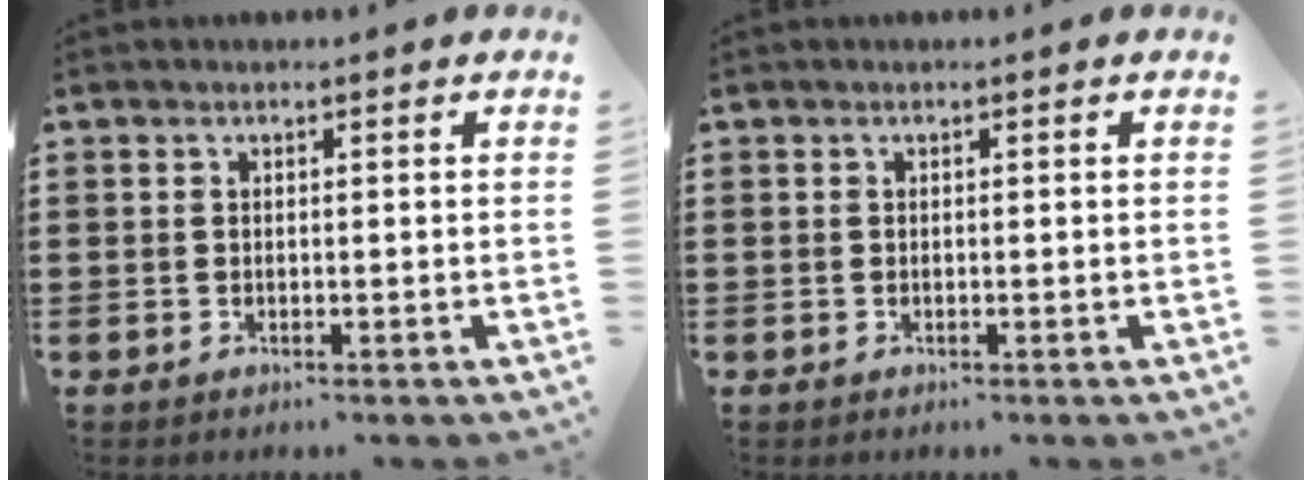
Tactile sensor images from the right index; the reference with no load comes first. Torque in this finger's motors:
{"motor_torque": [-0.02, 0.02, 0.00, 0.00]}